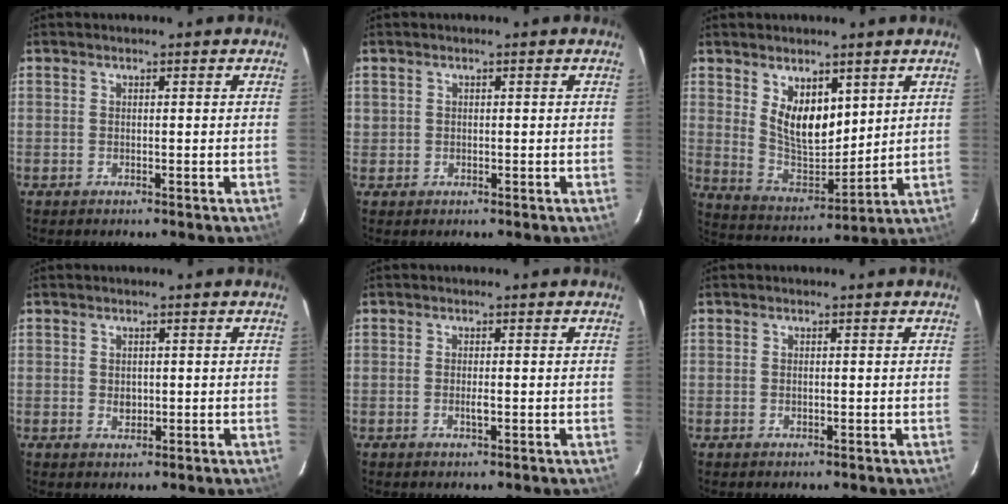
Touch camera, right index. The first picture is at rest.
{"total": 0.8, "force": [0.2, 0.8, 0.1], "torque": [0.001, 0.003, 0.004]}
{"total": 10.8, "force": [4.8, 5.8, 7.7], "torque": [-0.131, -0.009, 0.105]}
{"total": 2.0, "force": [0.0, 1.7, 1.1], "torque": [-0.016, 0.001, 0.001]}
{"total": 1.6, "force": [-0.4, 0.5, 1.4], "torque": [-0.027, -0.001, -0.007]}
{"total": 0.6, "force": [0.0, 0.3, 0.6], "torque": [-0.010, 0.000, -0.001]}